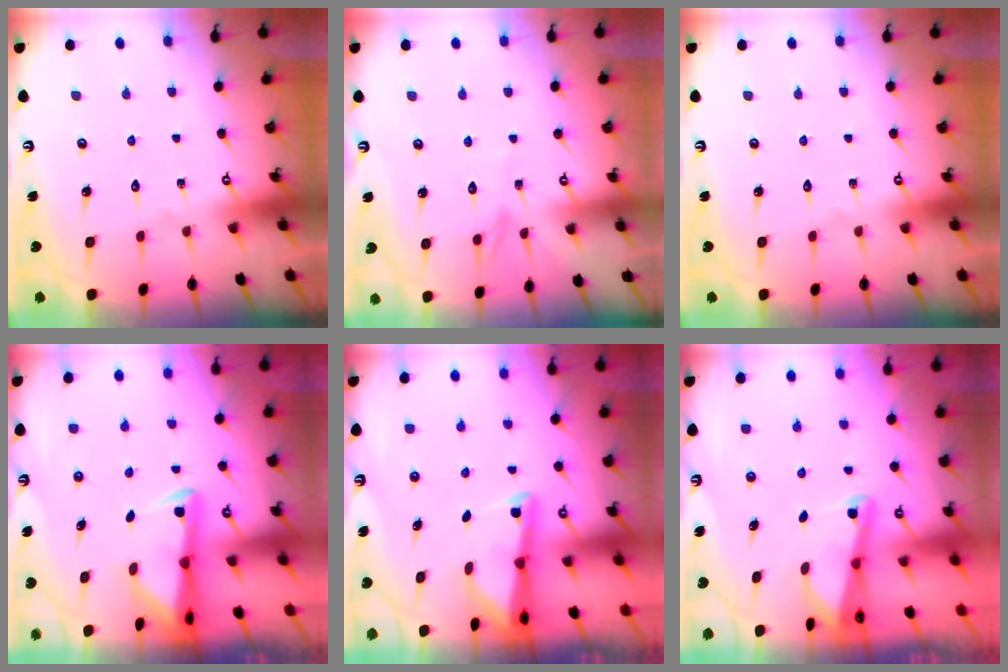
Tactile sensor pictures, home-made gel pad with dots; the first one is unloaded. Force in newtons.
{"total": 2.4, "press": 2.4, "slide": 0.3}
{"total": 0.0}
{"total": 3.0, "press": 2.9, "slide": 0.4}
{"total": 2.9, "press": 2.8, "slide": 0.3}
{"total": 2.3, "press": 2.3, "slide": 0.3}